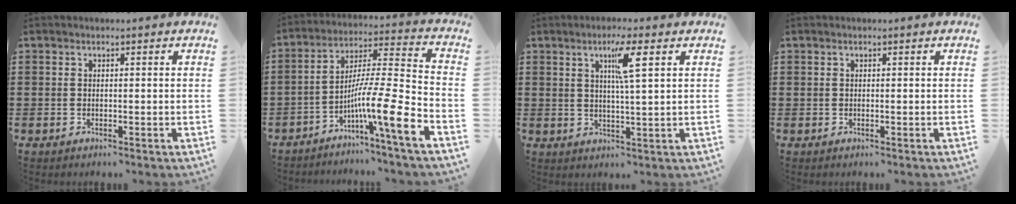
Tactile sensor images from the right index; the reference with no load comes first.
{"total": 11.5, "force": [-6.0, 0.0, 9.8], "torque": [-0.174, -0.022, -0.116]}
{"total": 5.8, "force": [2.5, 0.2, 5.2], "torque": [-0.093, -0.003, 0.033]}
{"total": 0.0}